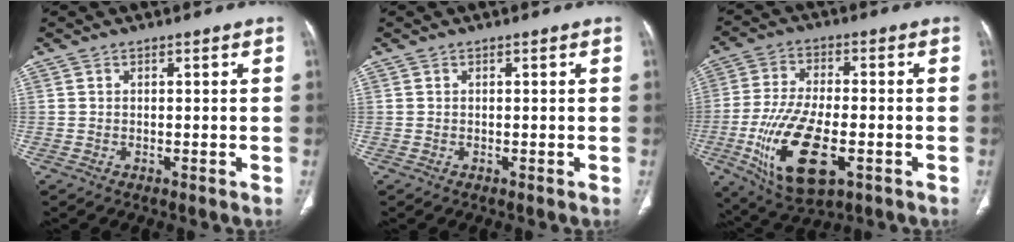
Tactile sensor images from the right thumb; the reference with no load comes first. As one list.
[{"total": 0.0}, {"total": 17.0, "force": [-5.3, 7.6, 14.2], "torque": [-0.279, 0.001, -0.082]}]